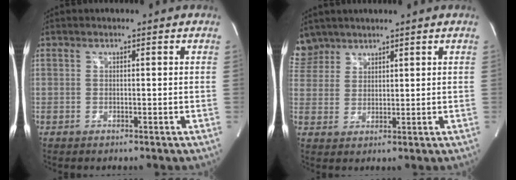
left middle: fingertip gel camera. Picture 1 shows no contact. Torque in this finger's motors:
{"motor_torque": [0.49, -0.47, 0.07, -0.01]}